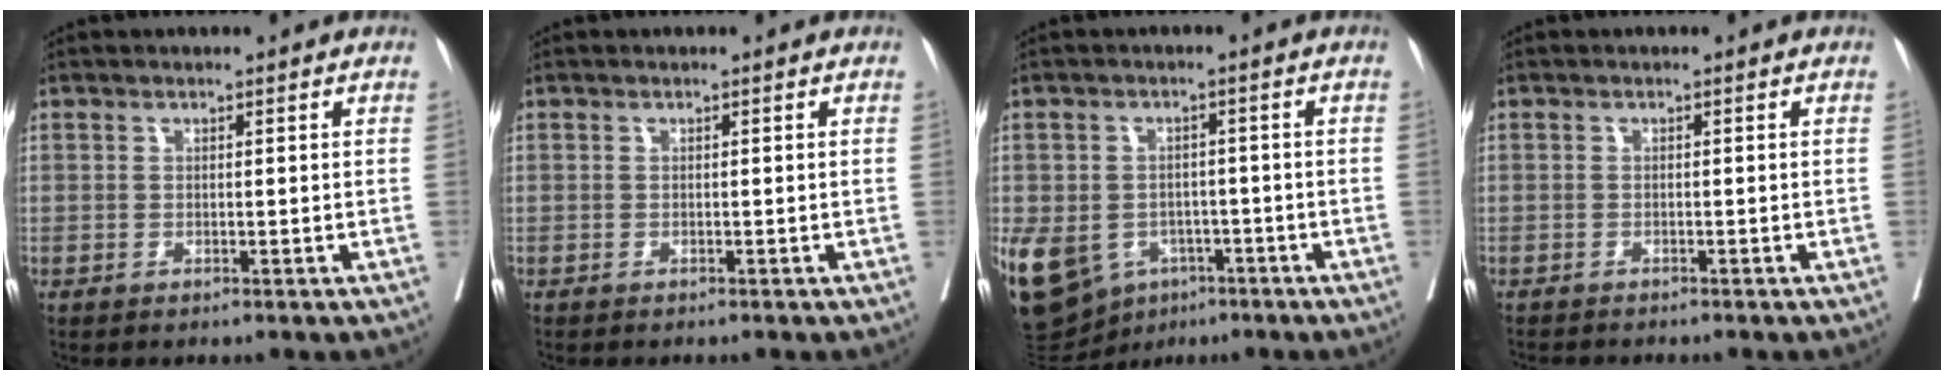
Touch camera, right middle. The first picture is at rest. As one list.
[{"total": 1.2, "force": [-1.1, 0.2, 0.5], "torque": [-0.002, 0.000, -0.017]}, {"total": 23.4, "force": [-9.7, 18.1, 11.1], "torque": [-0.351, -0.018, -0.139]}, {"total": 3.7, "force": [-3.5, 0.3, 1.1], "torque": [-0.015, -0.010, -0.056]}]